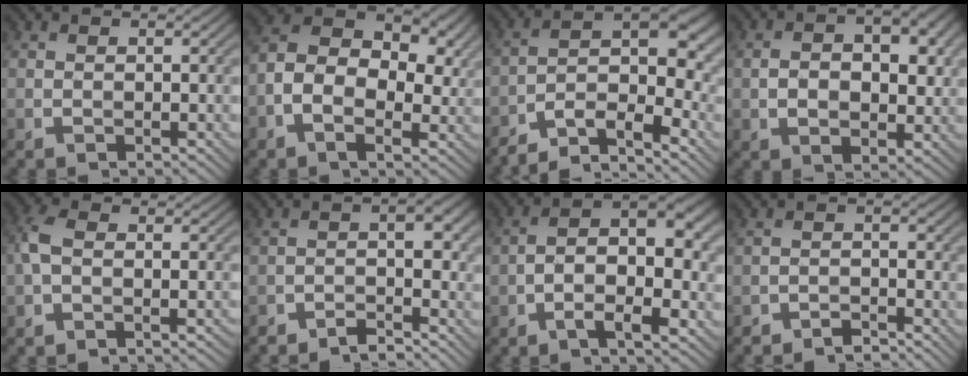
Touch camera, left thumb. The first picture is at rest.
{"total": 9.6, "force": [-0.8, 6.6, 7.0], "torque": [-0.140, 0.003, -0.028]}
{"total": 10.1, "force": [-7.4, 3.2, 6.1], "torque": [-0.078, 0.007, -0.143]}
{"total": 9.4, "force": [1.0, 5.5, 7.6], "torque": [-0.123, -0.006, 0.016]}
{"total": 3.9, "force": [-1.3, 1.7, 3.3], "torque": [-0.083, 0.007, -0.035]}
{"total": 3.6, "force": [-2.9, 0.6, 2.1], "torque": [-0.035, 0.007, -0.055]}
{"total": 7.9, "force": [-2.1, 2.9, 7.1], "torque": [-0.114, 0.012, -0.041]}
{"total": 2.7, "force": [-2.6, 0.4, 0.7], "torque": [-0.008, 0.002, -0.051]}